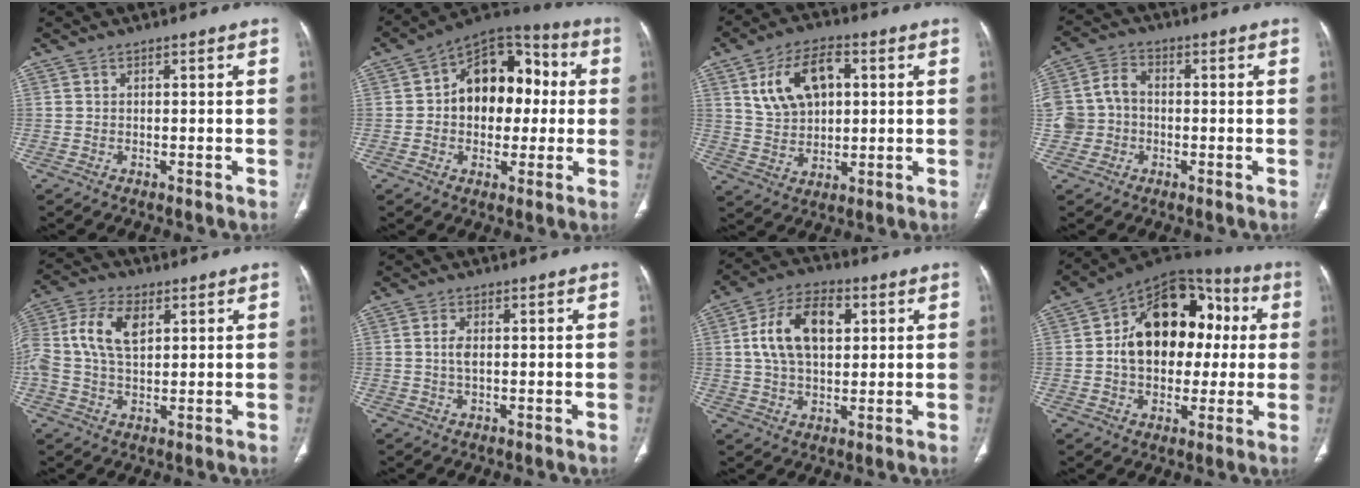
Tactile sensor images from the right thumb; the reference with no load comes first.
{"total": 16.5, "force": [1.1, 11.5, 11.8], "torque": [-0.113, 0.038, 0.007]}
{"total": 11.8, "force": [3.6, 7.4, 8.5], "torque": [-0.130, 0.002, 0.069]}
{"total": 8.2, "force": [-1.0, 7.2, 3.8], "torque": [-0.062, 0.028, -0.024]}
{"total": 12.2, "force": [3.0, 7.4, 9.2], "torque": [-0.204, 0.010, 0.054]}
{"total": 2.5, "force": [0.2, 1.2, 2.1], "torque": [-0.047, 0.000, 0.003]}
{"total": 13.1, "force": [3.1, 8.0, 10.0], "torque": [-0.164, 0.008, 0.051]}
{"total": 20.4, "force": [1.8, 14.2, 14.4], "torque": [-0.171, 0.038, 0.024]}